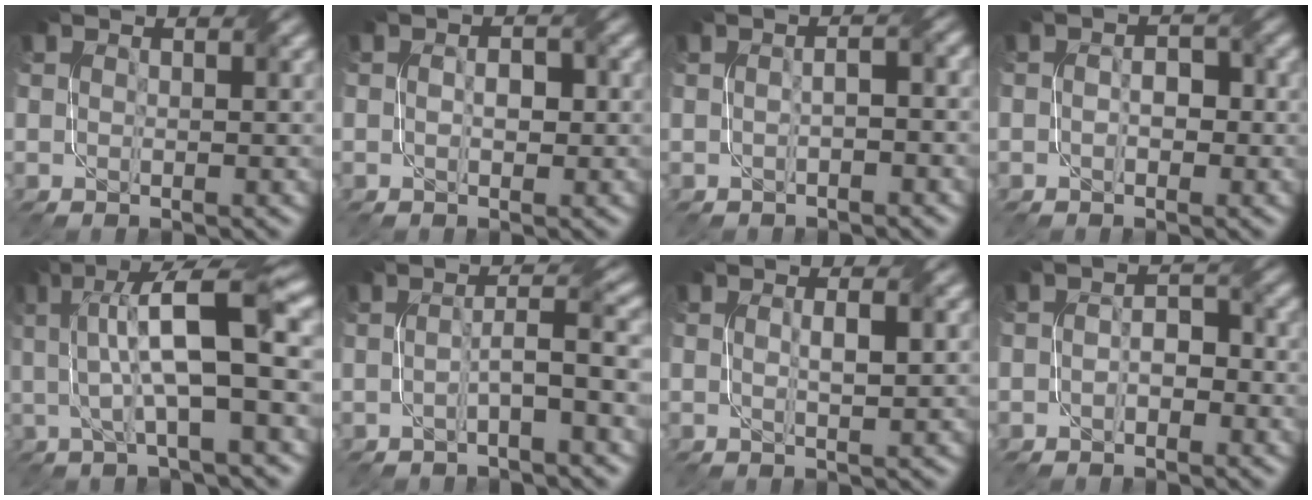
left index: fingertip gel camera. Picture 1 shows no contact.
{"total": 1.6, "force": [-0.2, 1.0, 1.3], "torque": [-0.019, 0.005, -0.004]}
{"total": 2.2, "force": [-0.3, 0.8, 2.0], "torque": [-0.031, 0.006, -0.012]}
{"total": 1.9, "force": [-0.5, 1.2, 1.4], "torque": [-0.010, 0.008, -0.014]}
{"total": 8.9, "force": [1.1, 2.0, 8.6], "torque": [-0.144, 0.013, 0.020]}
{"total": 3.3, "force": [-0.8, 0.3, 3.2], "torque": [-0.052, 0.014, -0.020]}
{"total": 1.5, "force": [0.2, 0.1, 1.5], "torque": [-0.027, 0.004, 0.005]}
{"total": 1.8, "force": [-0.8, 1.0, 1.3], "torque": [-0.022, 0.008, -0.015]}